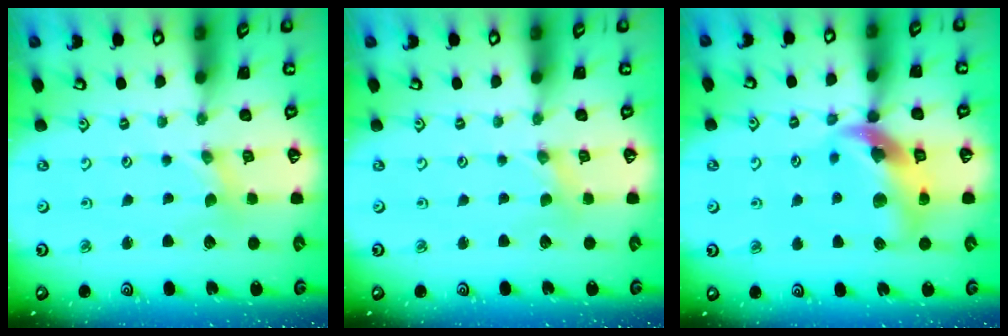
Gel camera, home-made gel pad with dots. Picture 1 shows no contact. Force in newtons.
{"total": 0.0}
{"total": 14.9, "press": 14.8, "slide": 2.2}